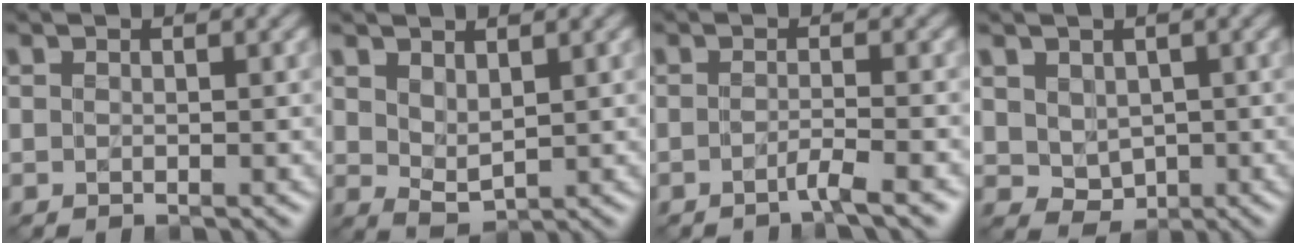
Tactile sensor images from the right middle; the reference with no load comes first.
{"total": 1.8, "force": [0.9, 0.9, 1.3], "torque": [-0.030, -0.005, 0.019]}
{"total": 1.6, "force": [-1.3, -0.4, 0.9], "torque": [-0.019, 0.003, -0.029]}
{"total": 3.0, "force": [0.1, 2.5, 1.6], "torque": [-0.028, -0.003, 0.005]}